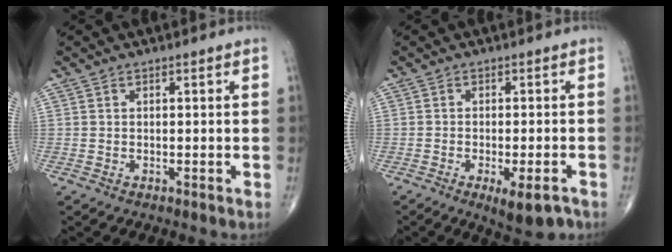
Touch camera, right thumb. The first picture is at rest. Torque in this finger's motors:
{"motor_torque": [-0.33, 0.43, -0.08, -0.13, -0.01]}